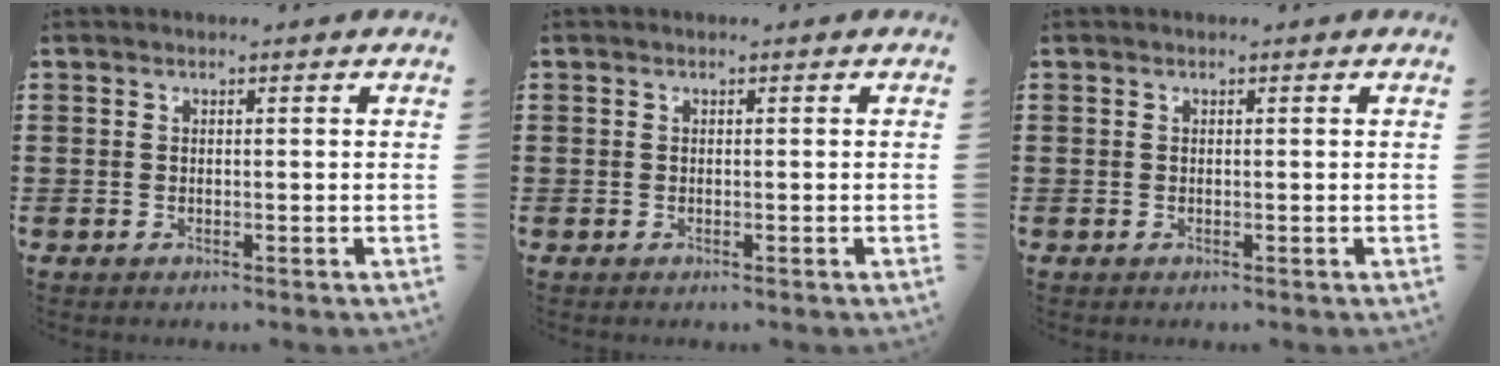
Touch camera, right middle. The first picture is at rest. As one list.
[{"total": 0.0}, {"total": 0.0}]